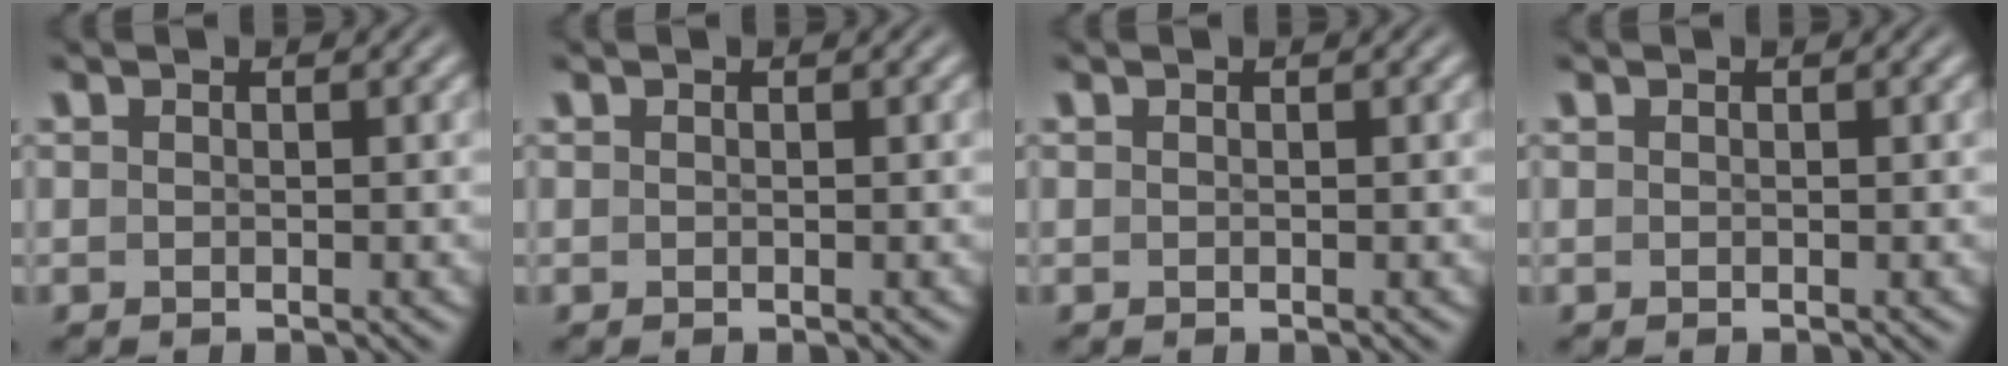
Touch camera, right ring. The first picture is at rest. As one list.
[{"total": 0.0}, {"total": 0.0}, {"total": 0.0}]